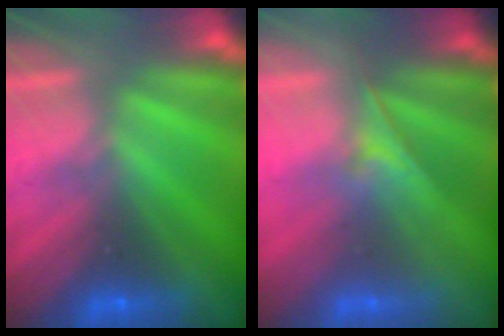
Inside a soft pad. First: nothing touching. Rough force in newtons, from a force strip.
{"total": 1.9}